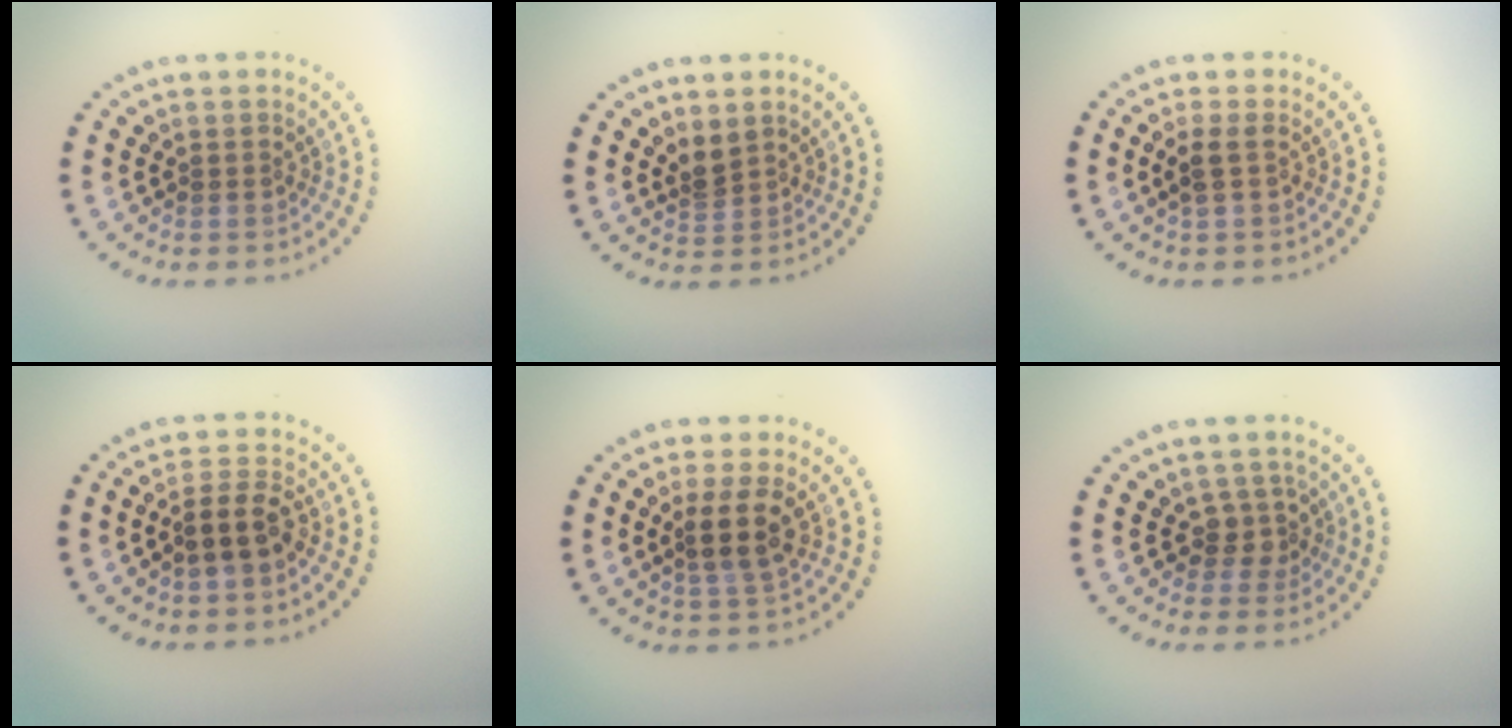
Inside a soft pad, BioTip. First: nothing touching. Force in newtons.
{"total": 1.7, "press": 1.2, "slide": 1.2}
{"total": 1.2, "press": 1.1, "slide": 0.6}
{"total": 2.9, "press": 2.5, "slide": 1.4}
{"total": 2.9, "press": 2.6, "slide": 1.4}
{"total": 1.9, "press": 1.4, "slide": 1.2}